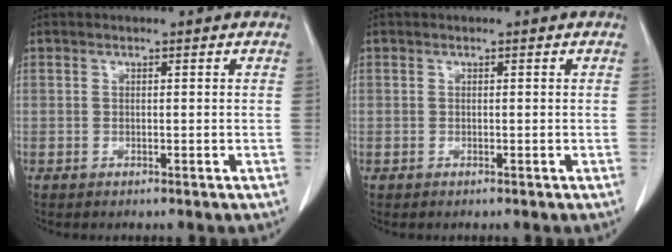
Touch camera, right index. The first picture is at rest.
{"total": 0.0}